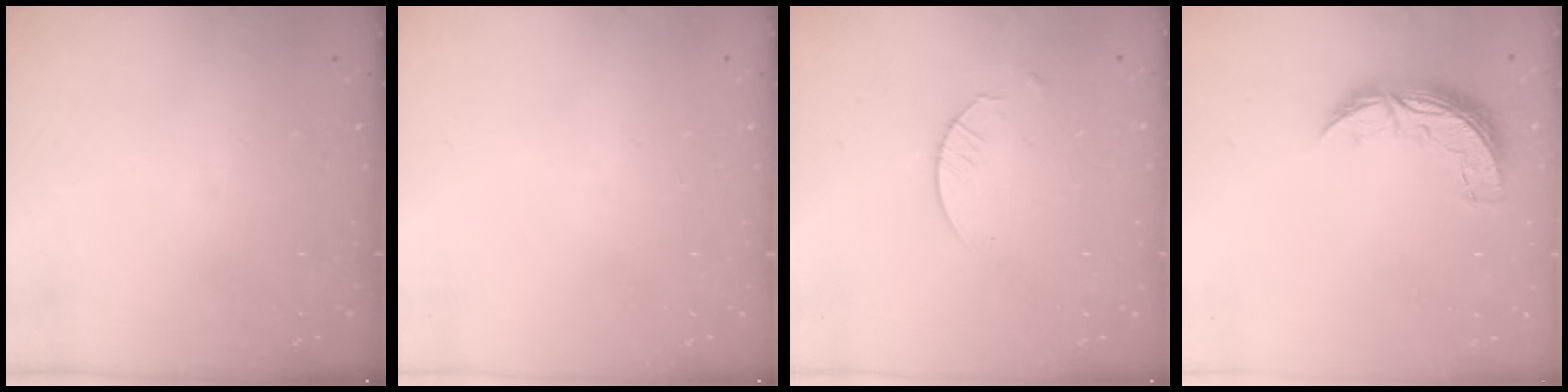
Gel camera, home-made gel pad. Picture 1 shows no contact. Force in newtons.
{"total": 0.0}
{"total": 2.4, "press": 2.4, "slide": 0.3}
{"total": 7.5, "press": 7.5, "slide": 0.5}